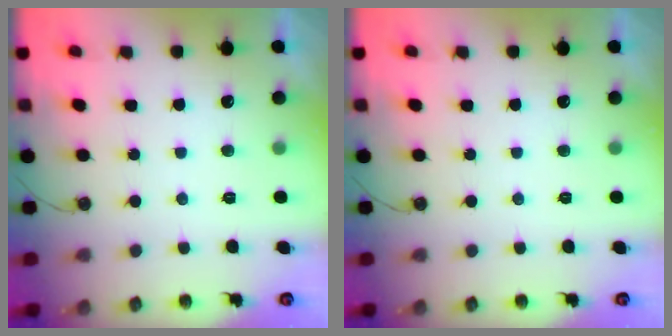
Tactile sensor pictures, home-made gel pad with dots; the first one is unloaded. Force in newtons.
{"total": 0.0}